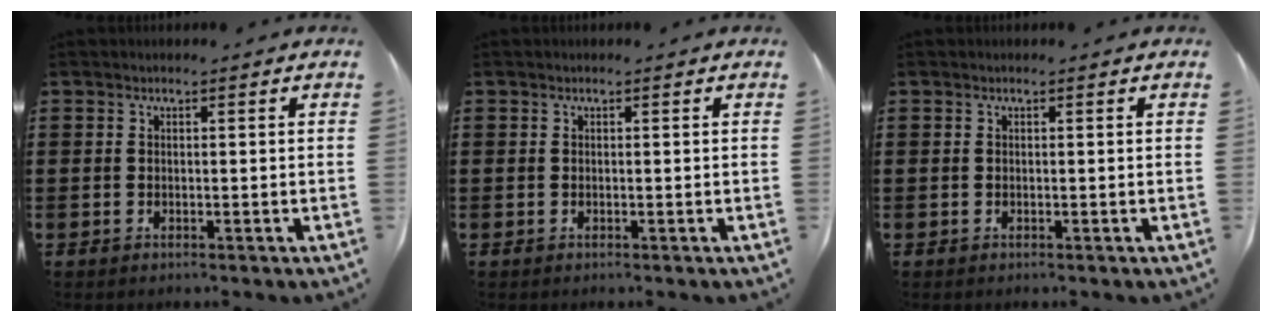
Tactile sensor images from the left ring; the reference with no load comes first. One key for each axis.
{"total": 0.0}
{"total": 0.0}